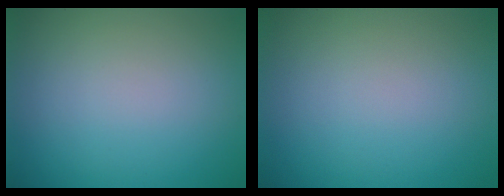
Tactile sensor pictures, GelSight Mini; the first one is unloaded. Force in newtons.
{"total": 0.0}